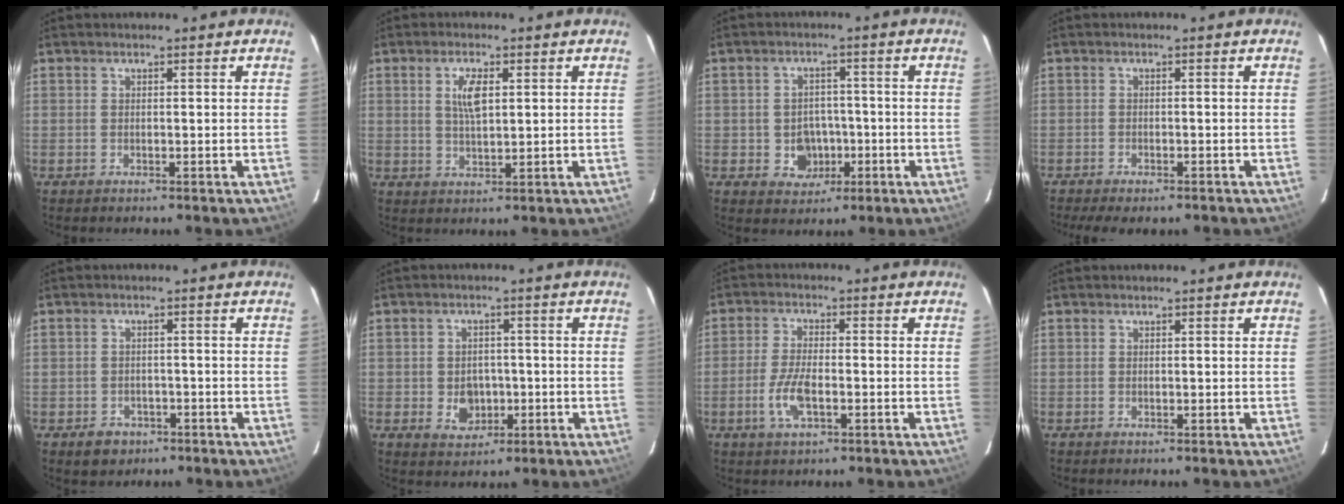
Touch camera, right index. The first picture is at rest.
{"total": 4.7, "force": [1.3, 1.8, 4.1], "torque": [-0.076, 0.002, 0.027]}
{"total": 5.8, "force": [-1.6, 5.2, 1.9], "torque": [-0.048, 0.015, -0.006]}
{"total": 6.2, "force": [-4.9, 1.6, 3.3], "torque": [-0.081, -0.021, -0.075]}
{"total": 4.2, "force": [-2.4, 3.3, 1.0], "torque": [-0.028, 0.008, -0.027]}
{"total": 5.3, "force": [-1.2, 4.5, 2.6], "torque": [-0.052, 0.005, -0.006]}
{"total": 6.5, "force": [-2.3, 2.5, 5.5], "torque": [-0.120, -0.002, -0.045]}
{"total": 0.0}